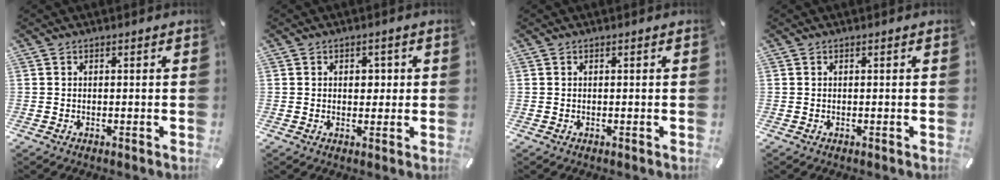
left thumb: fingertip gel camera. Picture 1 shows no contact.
{"total": 2.9, "force": [0.3, 2.2, 1.8], "torque": [-0.013, -0.002, -0.003]}
{"total": 0.0}
{"total": 0.0}